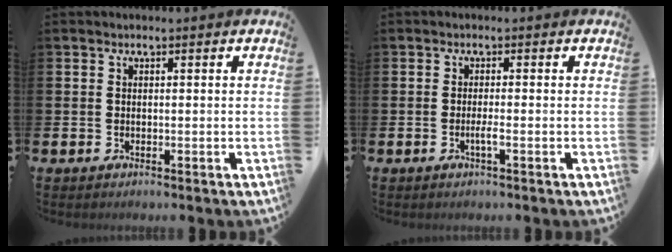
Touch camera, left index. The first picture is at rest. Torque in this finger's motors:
{"motor_torque": [0.03, 0.02, 0.00, 0.02]}